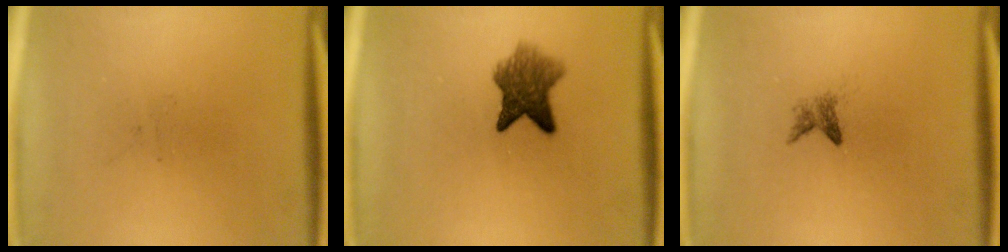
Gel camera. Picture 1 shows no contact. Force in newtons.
{"total": 6.4}
{"total": 1.4}